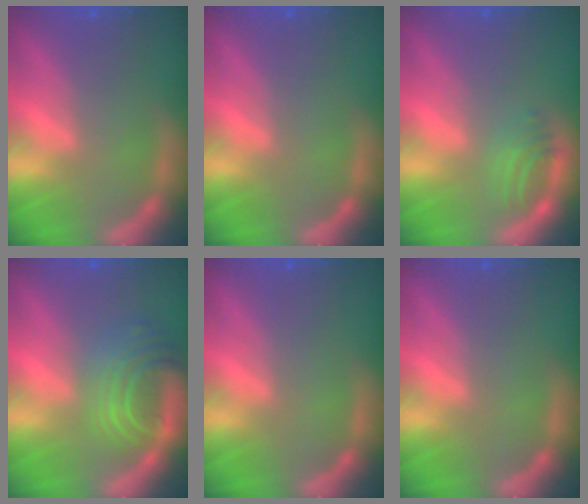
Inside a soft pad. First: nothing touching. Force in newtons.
{"total": 0.0}
{"total": 2.5}
{"total": 7.0}
{"total": 0.0}
{"total": 0.0}